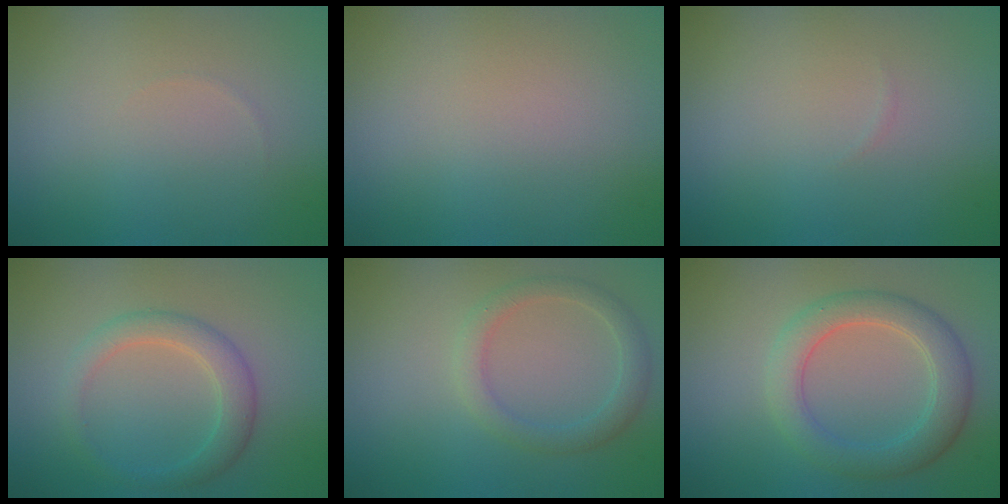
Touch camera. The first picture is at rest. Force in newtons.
{"total": 0.0}
{"total": 0.0}
{"total": 2.8, "press": 2.8, "slide": 0.1}
{"total": 2.4, "press": 2.4, "slide": 0.1}
{"total": 4.3, "press": 4.3, "slide": 0.1}